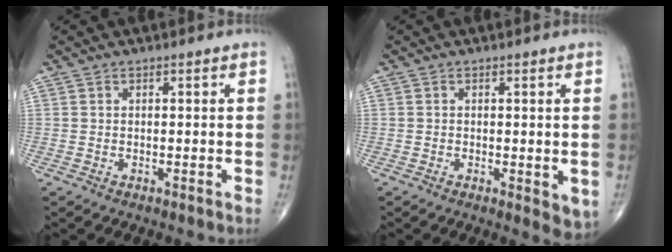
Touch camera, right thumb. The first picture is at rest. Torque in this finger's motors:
{"motor_torque": [-0.09, 0.30, -0.08, -0.21, -0.02]}